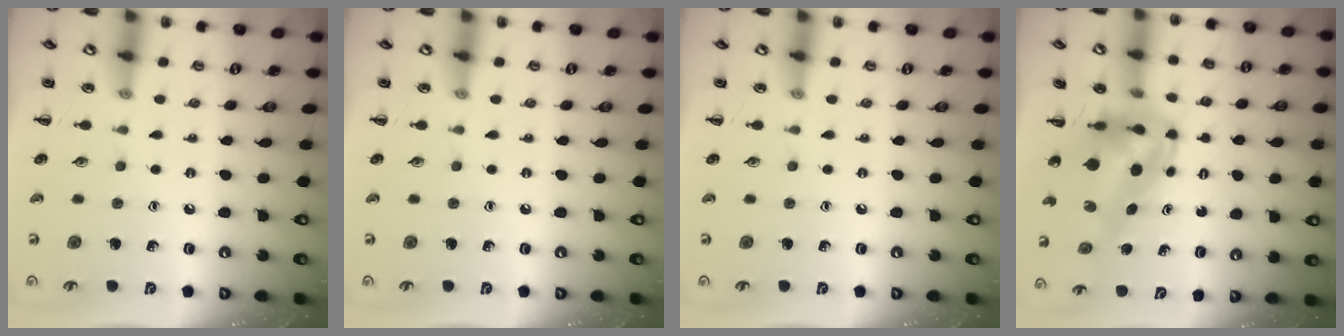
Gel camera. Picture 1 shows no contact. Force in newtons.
{"total": 0.0}
{"total": 0.0}
{"total": 6.7, "press": 6.4, "slide": 1.9}